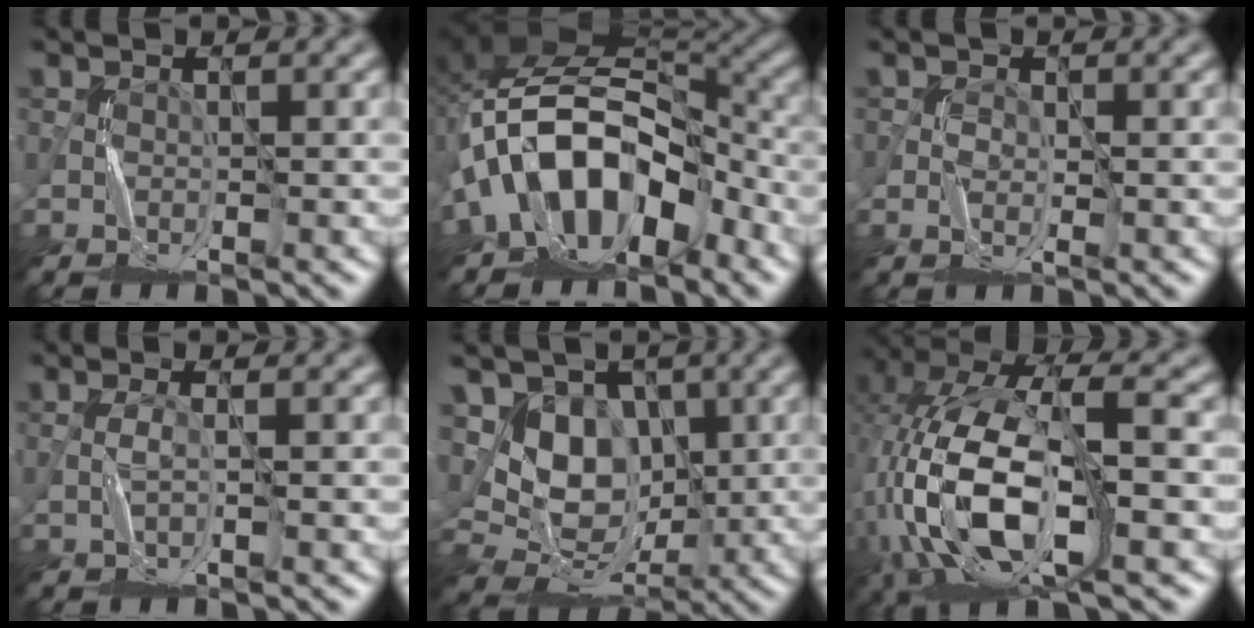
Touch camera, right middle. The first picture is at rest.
{"total": 10.8, "force": [-4.9, 6.9, 6.9], "torque": [-0.102, 0.008, -0.095]}
{"total": 1.2, "force": [-0.1, 0.8, 0.9], "torque": [-0.014, -0.001, -0.003]}
{"total": 0.6, "force": [0.1, -0.2, 0.6], "torque": [-0.015, 0.004, 0.000]}
{"total": 7.2, "force": [2.2, 5.7, 3.7], "torque": [-0.069, -0.007, 0.032]}
{"total": 13.5, "force": [-3.4, 5.9, 11.7], "torque": [-0.260, 0.012, -0.067]}